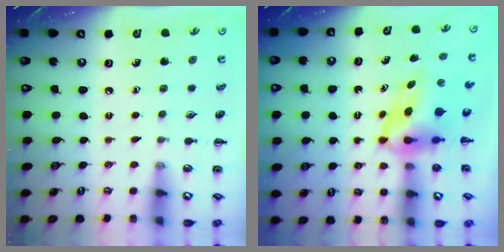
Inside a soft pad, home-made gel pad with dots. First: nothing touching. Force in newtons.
{"total": 5.0, "press": 4.9, "slide": 0.9}